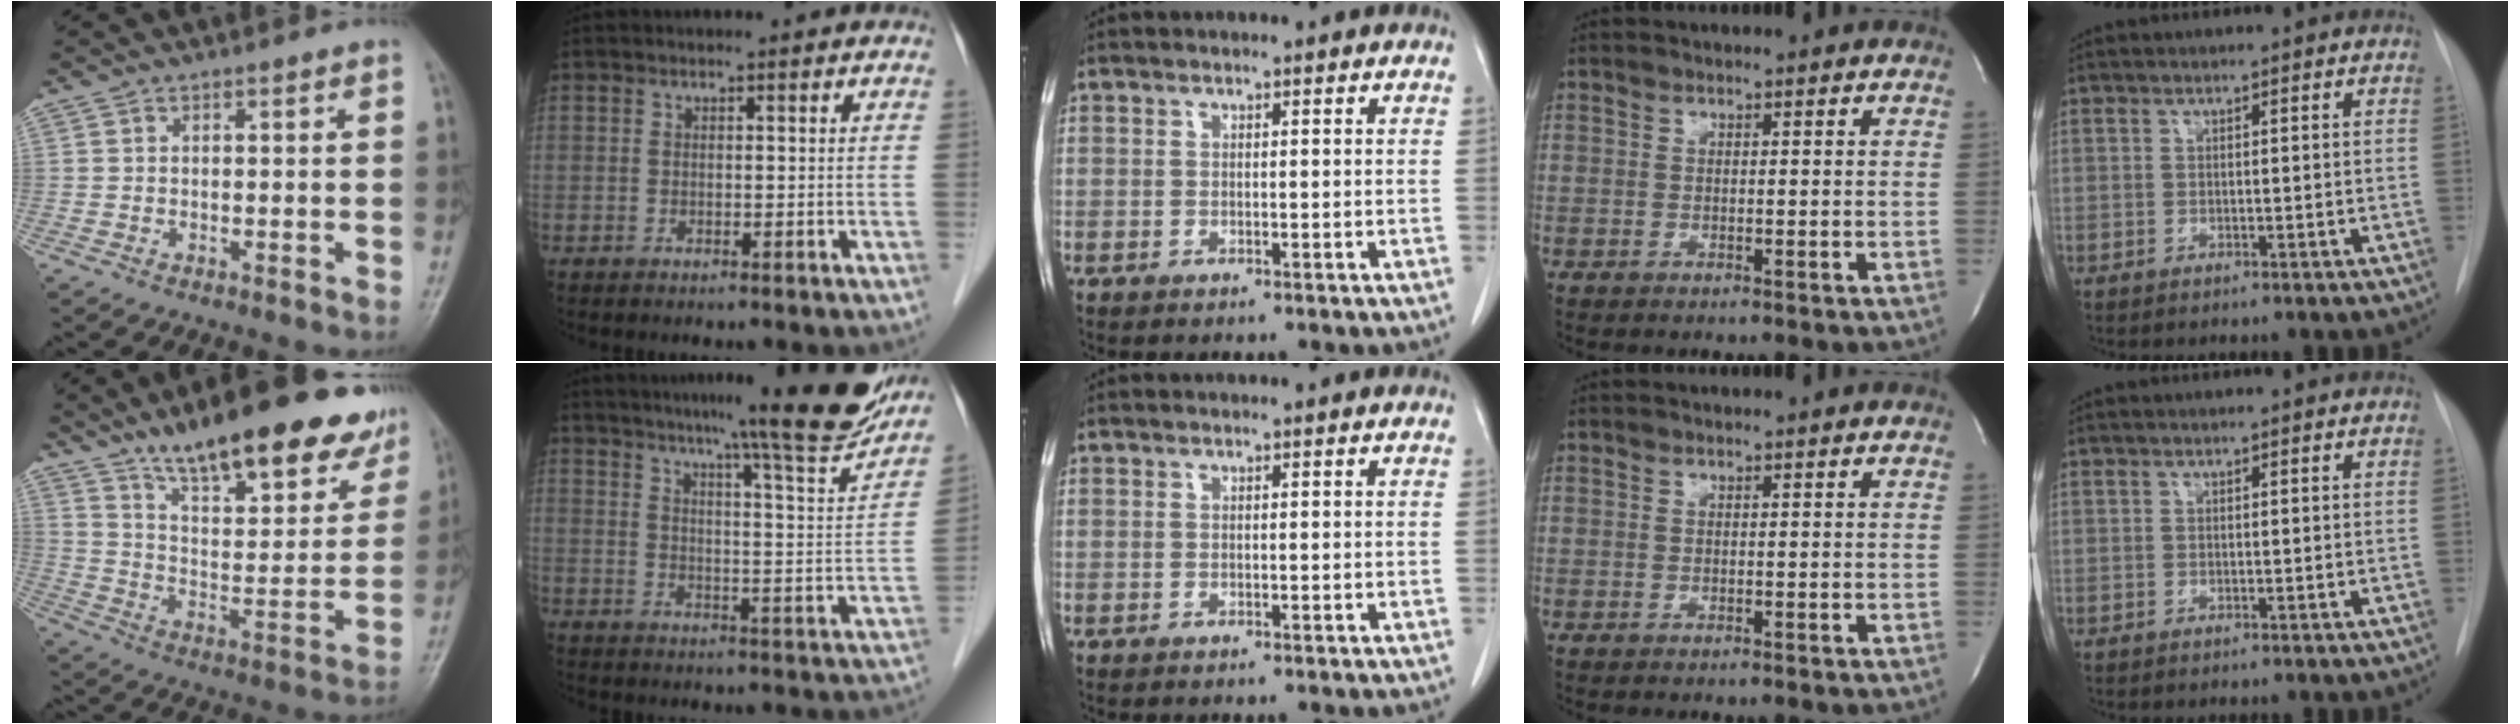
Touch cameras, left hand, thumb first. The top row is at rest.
{"thumb": {"total": 24.7, "force": [18.0, 7.4, 15.2], "torque": [-0.177, -0.069, 0.271]}, "index": {"total": 17.3, "force": [15.0, -0.3, 8.6], "torque": [-0.116, -0.036, 0.193]}}